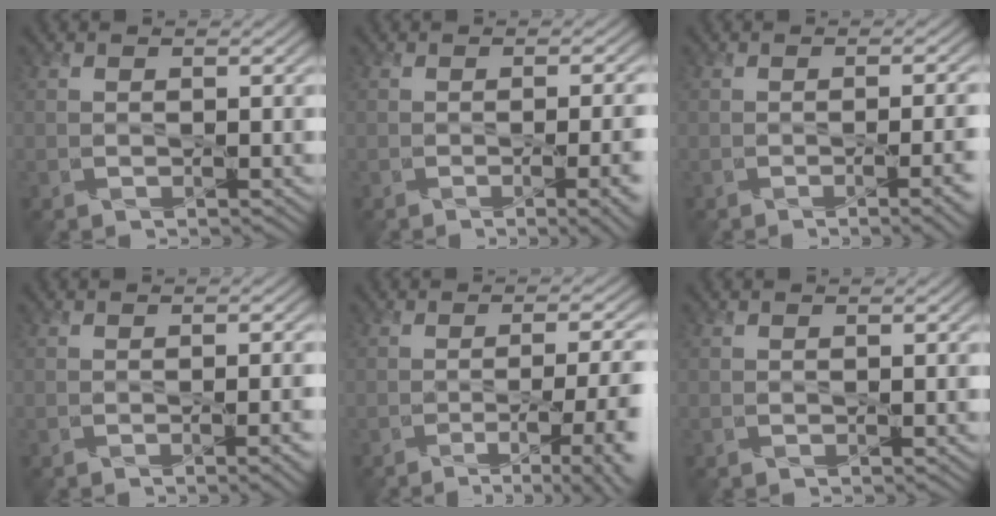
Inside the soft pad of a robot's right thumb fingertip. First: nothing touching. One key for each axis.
{"total": 5.5, "fx": -1.6, "fy": 1.7, "fz": 5.0, "tx": -0.053, "ty": -0.012, "tz": -0.007}
{"total": 4.5, "fx": -1.4, "fy": 1.1, "fz": 4.1, "tx": -0.051, "ty": -0.009, "tz": -0.013}
{"total": 2.5, "fx": -1.1, "fy": 0.5, "fz": 2.2, "tx": -0.034, "ty": -0.004, "tz": -0.014}
{"total": 8.2, "fx": -2.5, "fy": 2.1, "fz": 7.5, "tx": -0.094, "ty": -0.005, "tz": -0.034}
{"total": 0.0}